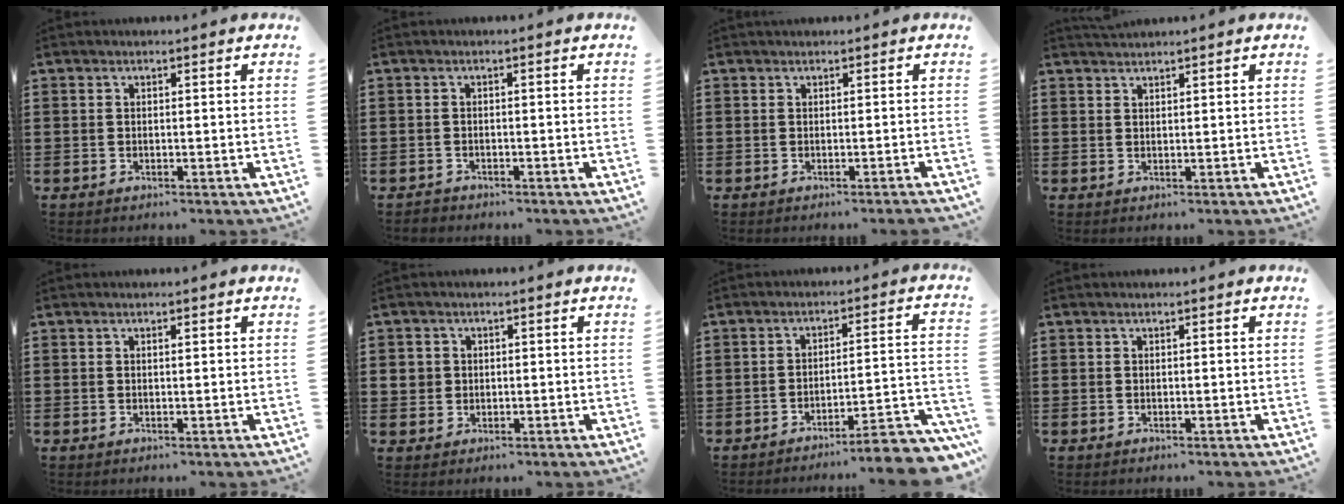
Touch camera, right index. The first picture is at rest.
{"total": 0.9, "force": [-0.9, 0.3, -0.1], "torque": [-0.002, 0.003, -0.021]}
{"total": 0.0}
{"total": 1.1, "force": [1.1, 0.1, 0.0], "torque": [-0.002, -0.001, 0.022]}
{"total": 0.6, "force": [0.2, 0.1, 0.6], "torque": [-0.012, 0.000, 0.004]}
{"total": 2.4, "force": [0.3, 2.2, 0.7], "torque": [-0.022, 0.009, 0.004]}
{"total": 5.9, "force": [-5.3, 0.2, 2.7], "torque": [-0.041, -0.008, -0.101]}
{"total": 0.0}